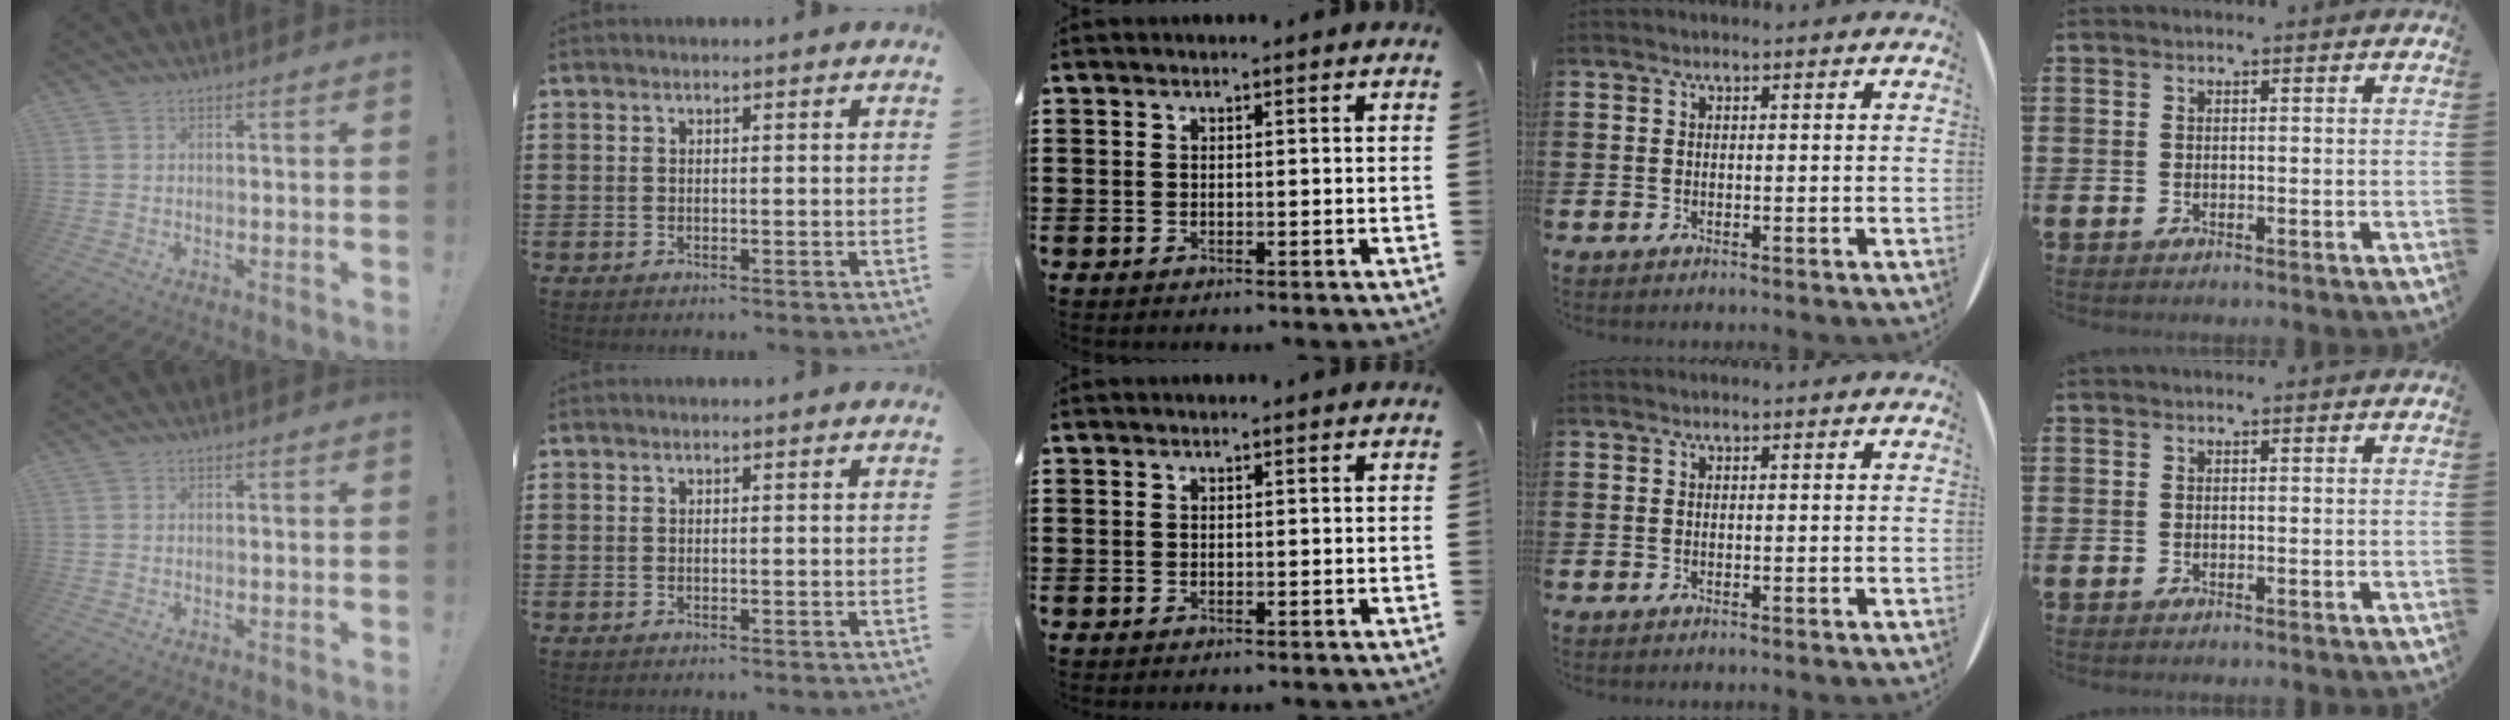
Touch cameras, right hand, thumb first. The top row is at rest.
{}